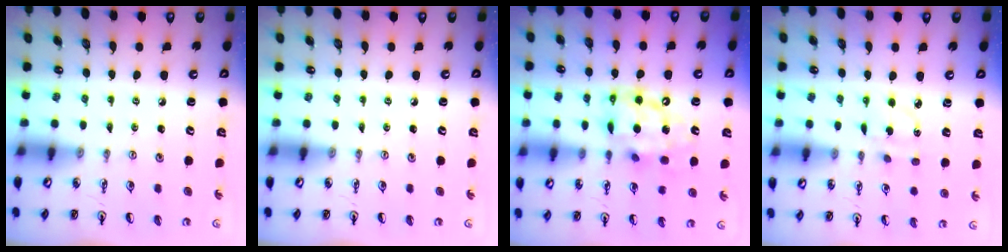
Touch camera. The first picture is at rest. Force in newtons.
{"total": 0.0}
{"total": 12.0, "press": 12.0, "slide": 0.9}
{"total": 3.3, "press": 3.2, "slide": 0.9}